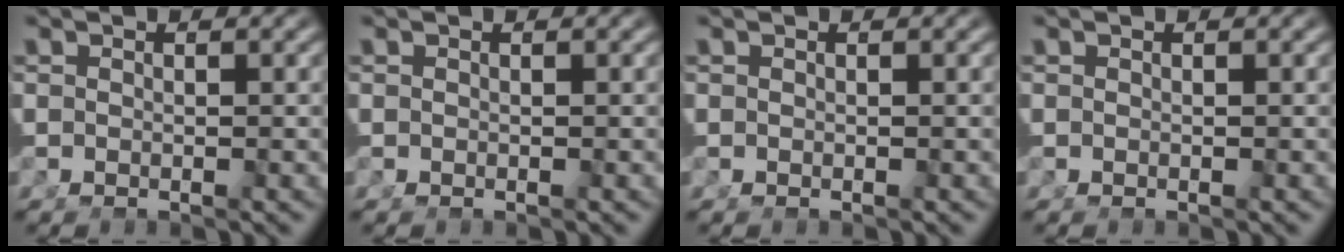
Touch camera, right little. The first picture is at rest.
{"total": 0.0}
{"total": 0.0}
{"total": 0.0}